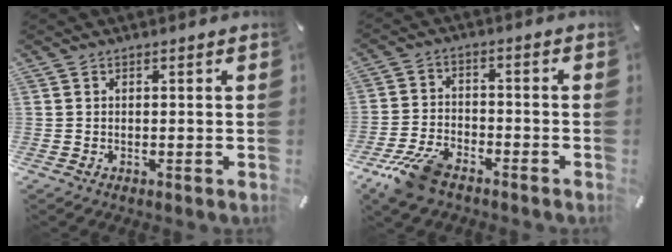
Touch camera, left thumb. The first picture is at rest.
{"total": 9.3, "force": [-6.8, 4.4, 4.7], "torque": [-0.096, 0.030, -0.128]}